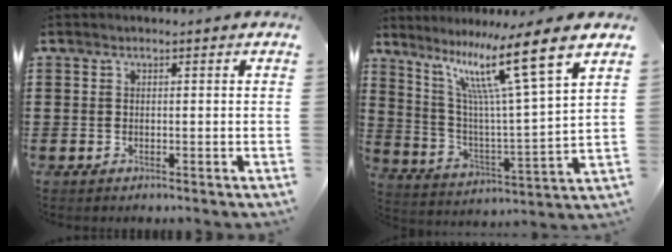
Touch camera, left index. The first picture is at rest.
{"total": 13.1, "force": [8.6, 0.3, 9.9], "torque": [-0.210, -0.043, 0.130]}